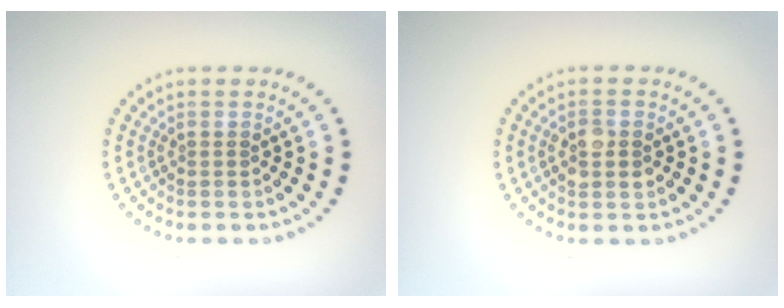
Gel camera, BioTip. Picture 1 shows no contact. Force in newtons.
{"total": 2.8, "press": 2.8, "slide": 0.1}